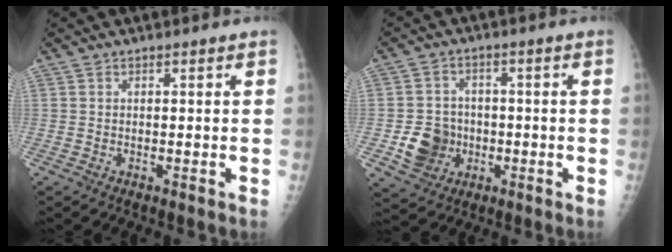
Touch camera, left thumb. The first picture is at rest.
{"total": 8.3, "force": [-2.2, 7.4, 3.1], "torque": [-0.026, 0.012, -0.032]}